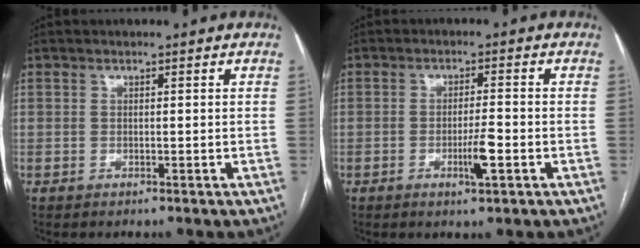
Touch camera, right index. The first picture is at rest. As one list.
[{"total": 4.2, "force": [-1.5, 0.2, 3.9], "torque": [-0.070, -0.005, -0.024]}]